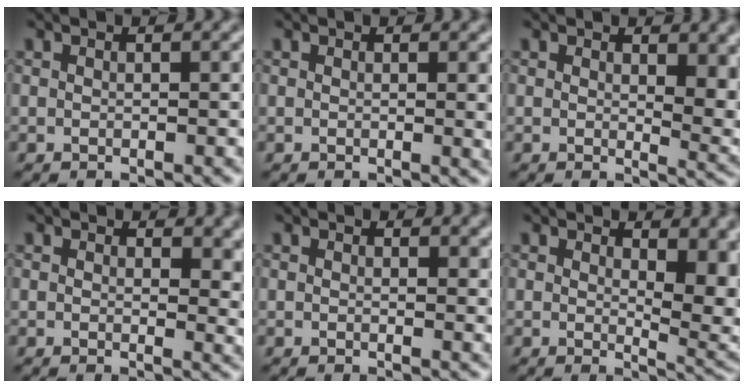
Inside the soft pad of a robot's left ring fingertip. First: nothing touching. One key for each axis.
{"total": 1.2, "fx": 0.1, "fy": 0.2, "fz": 1.2, "tx": -0.011, "ty": -0.002, "tz": 0.000}
{"total": 5.4, "fx": 1.1, "fy": 2.5, "fz": 4.6, "tx": -0.054, "ty": -0.010, "tz": 0.021}
{"total": 3.7, "fx": 1.1, "fy": 2.1, "fz": 2.8, "tx": -0.022, "ty": -0.009, "tz": 0.016}
{"total": 1.2, "fx": 0.5, "fy": 0.6, "fz": 0.9, "tx": -0.006, "ty": -0.003, "tz": 0.007}
{"total": 6.7, "fx": 1.1, "fy": 3.1, "fz": 5.9, "tx": -0.070, "ty": -0.013, "tz": 0.027}